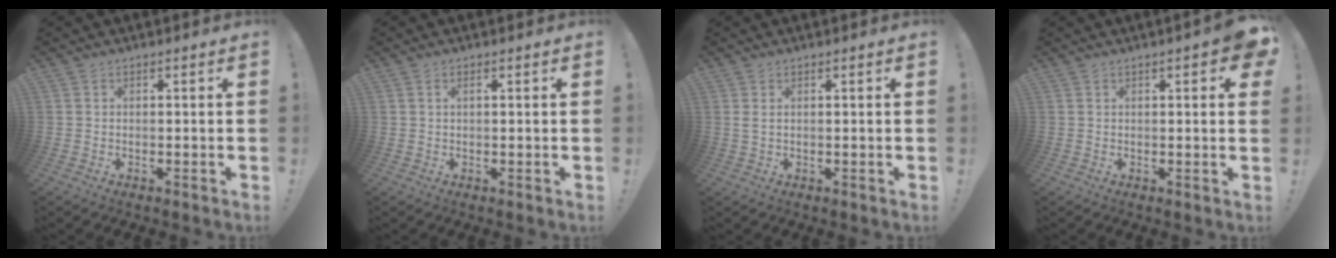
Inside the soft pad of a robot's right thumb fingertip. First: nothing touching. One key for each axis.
{"total": 0.9, "fx": 0.3, "fy": 0.2, "fz": 0.9, "tx": -0.015, "ty": 0.001, "tz": 0.005}
{"total": 1.5, "fx": 0.8, "fy": 0.0, "fz": 1.3, "tx": -0.019, "ty": -0.002, "tz": 0.012}
{"total": 3.8, "fx": 1.8, "fy": 0.8, "fz": 3.2, "tx": -0.035, "ty": -0.010, "tz": 0.026}